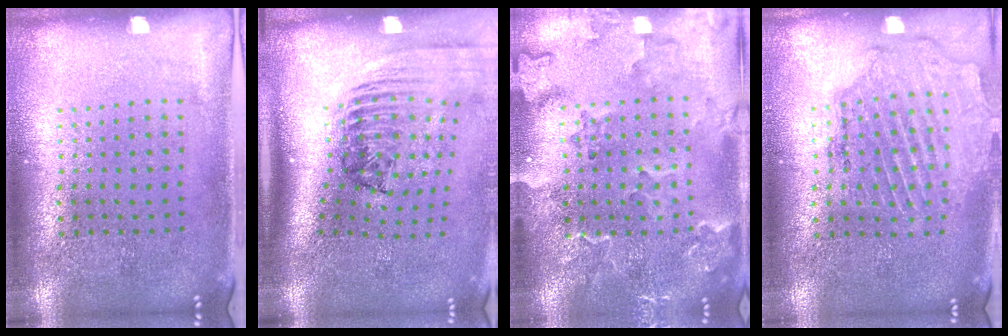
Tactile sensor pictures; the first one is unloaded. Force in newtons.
{"total": 2.5, "press": 1.7, "slide": 1.8}
{"total": 2.4, "press": 2.2, "slide": 0.9}
{"total": 1.6, "press": 1.6, "slide": 0.5}